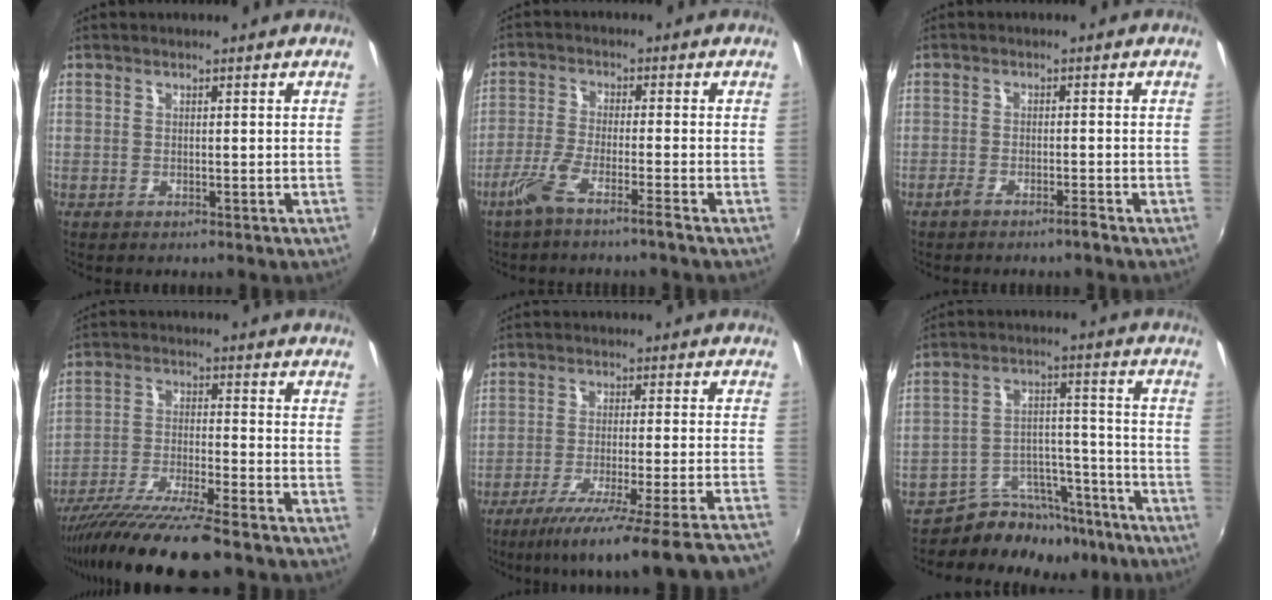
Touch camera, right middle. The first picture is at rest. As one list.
[{"total": 5.6, "force": [-4.0, -0.4, 3.9], "torque": [-0.096, -0.005, -0.081]}, {"total": 2.2, "force": [-1.9, -0.1, 1.1], "torque": [-0.034, 0.000, -0.039]}, {"total": 14.7, "force": [-12.2, 0.0, 8.2], "torque": [-0.167, -0.041, -0.214]}, {"total": 24.8, "force": [-21.7, -3.1, 11.5], "torque": [-0.159, -0.079, -0.319]}, {"total": 13.3, "force": [-11.7, 5.7, 3.0], "torque": [-0.053, 0.038, -0.169]}]